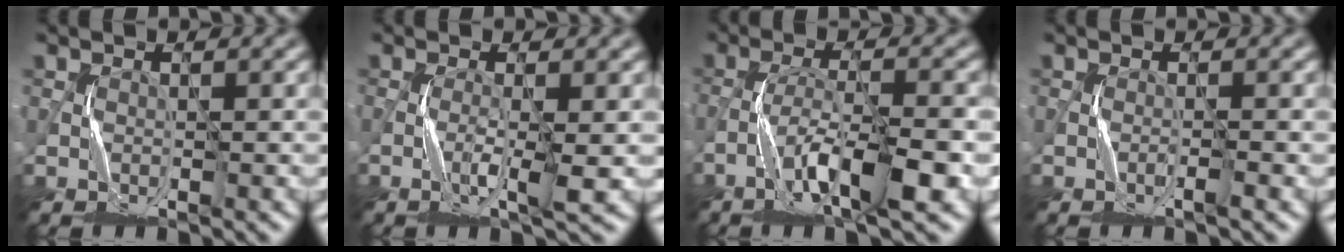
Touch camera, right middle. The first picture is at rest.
{"total": 2.9, "force": [-0.8, 0.2, 2.8], "torque": [-0.055, 0.003, -0.019]}
{"total": 7.1, "force": [-3.9, 1.2, 5.8], "torque": [-0.106, 0.006, -0.071]}
{"total": 1.1, "force": [-0.6, -0.1, 0.9], "torque": [-0.016, 0.008, -0.015]}